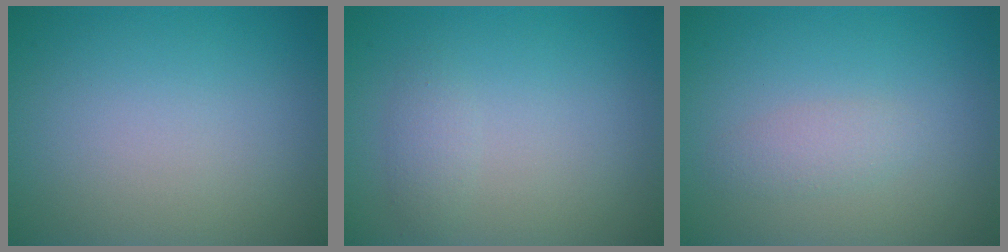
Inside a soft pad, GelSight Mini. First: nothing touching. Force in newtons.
{"total": 1.1, "press": 1.1, "slide": 0.0}
{"total": 1.4, "press": 1.4, "slide": 0.1}